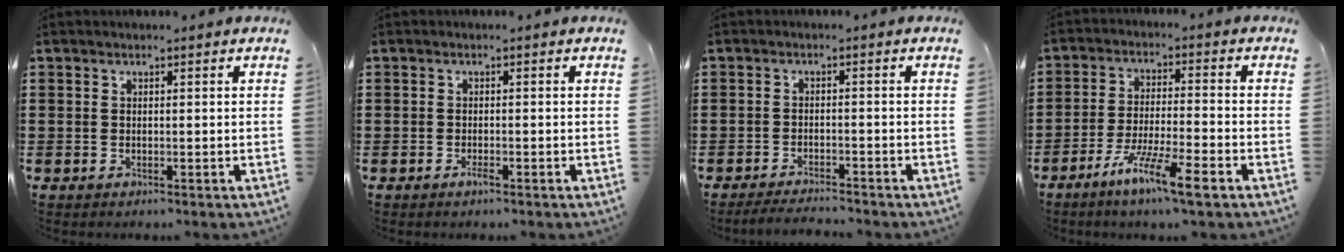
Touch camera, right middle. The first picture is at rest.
{"total": 1.0, "force": [-0.6, 0.2, 0.7], "torque": [-0.015, -0.002, -0.010]}
{"total": 2.5, "force": [-2.5, 0.0, 0.4], "torque": [-0.009, 0.000, -0.051]}
{"total": 8.0, "force": [-5.7, 0.5, 5.7], "torque": [-0.108, -0.006, -0.106]}